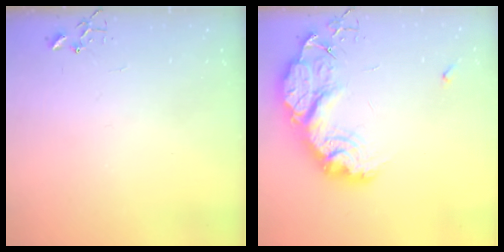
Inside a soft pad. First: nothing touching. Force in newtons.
{"total": 25.2, "press": 25.1, "slide": 2.0}